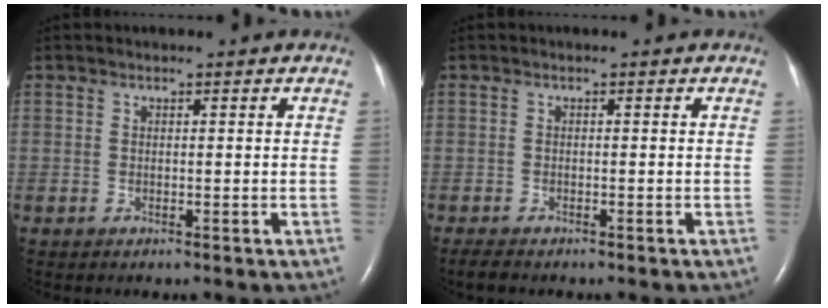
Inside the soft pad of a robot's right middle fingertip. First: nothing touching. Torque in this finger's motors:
{"motor_torque": [0.07, -0.06, -0.03, 0.00]}